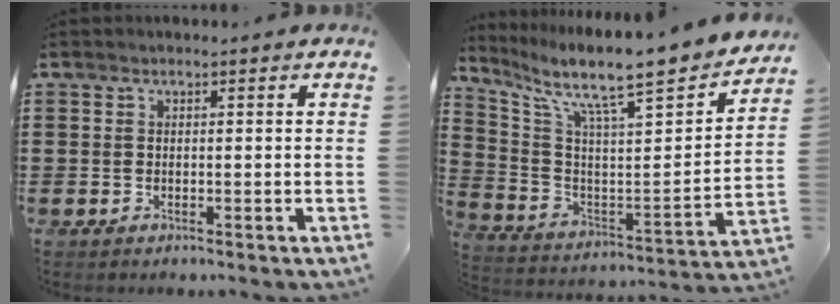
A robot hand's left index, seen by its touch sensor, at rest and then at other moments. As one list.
[{"total": 9.4, "force": [7.6, 1.1, 5.3], "torque": [-0.125, -0.074, 0.114]}]